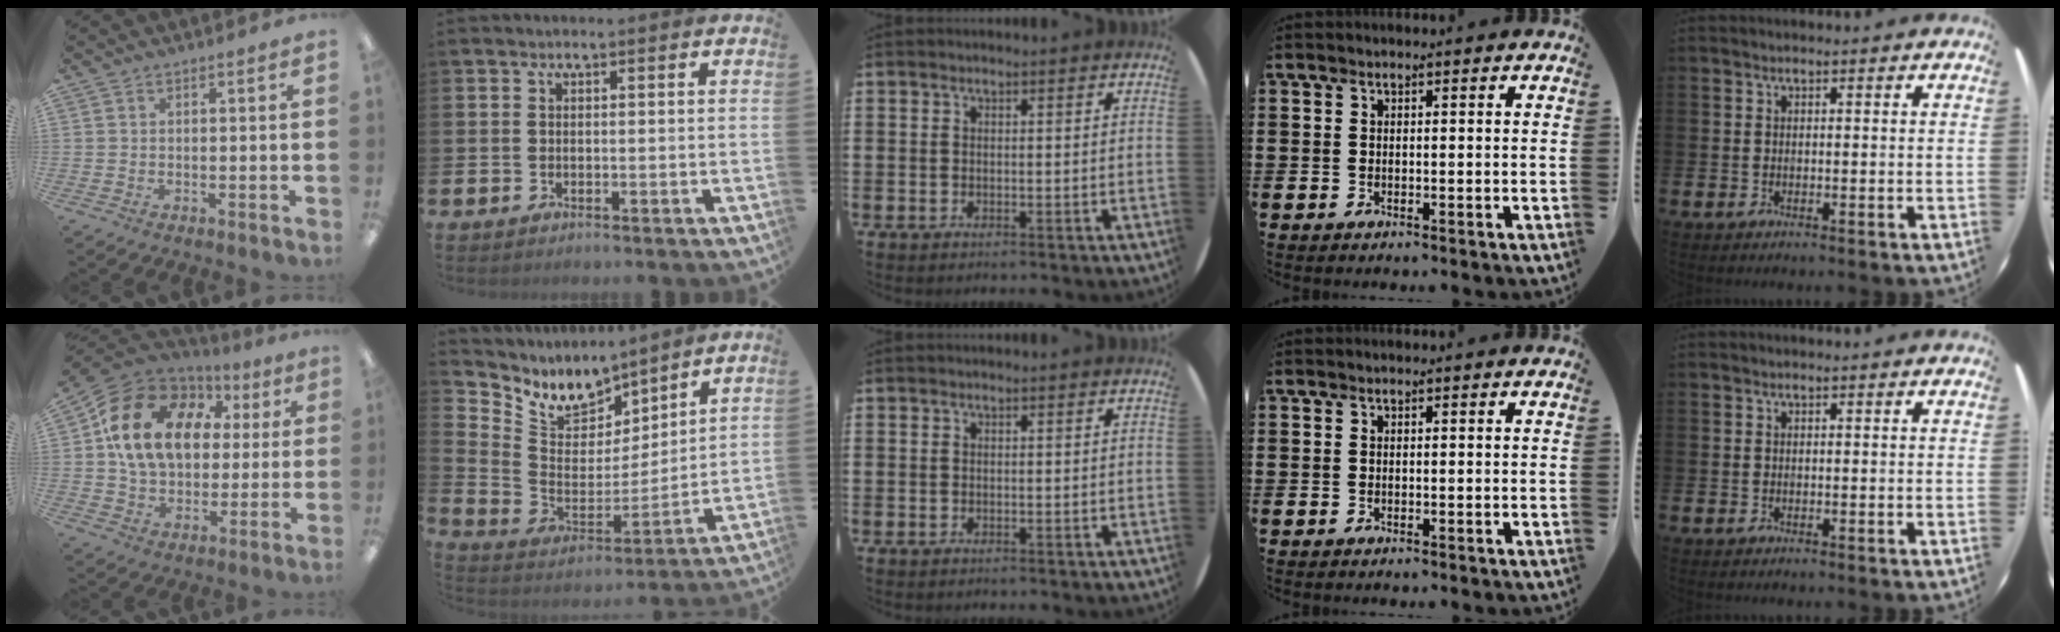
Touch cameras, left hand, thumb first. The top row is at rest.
{"thumb": {"total": 19.1, "force": [5.6, 14.4, 11.2], "torque": [-0.220, 0.003, 0.109]}, "index": {"total": 8.3, "force": [7.4, 3.6, 0.9], "torque": [-0.068, -0.056, 0.135]}}